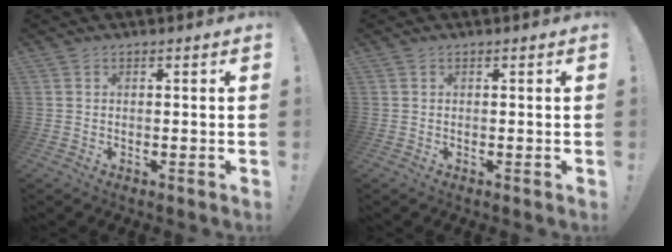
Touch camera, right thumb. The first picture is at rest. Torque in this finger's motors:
{"motor_torque": [-0.17, 0.04, 0.09, -0.06, 0.00]}